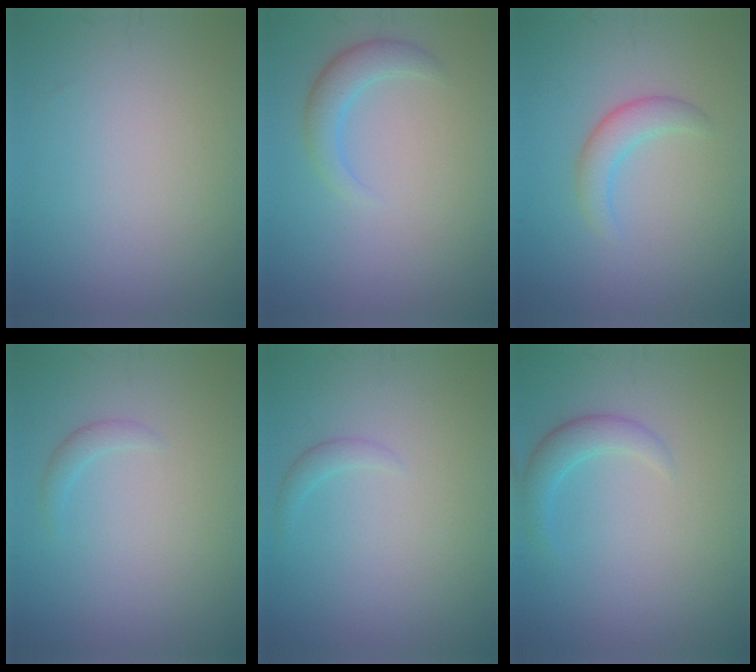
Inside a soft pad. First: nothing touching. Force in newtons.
{"total": 2.5, "press": 2.5, "slide": 0.1}
{"total": 2.4, "press": 2.4, "slide": 0.1}
{"total": 1.0, "press": 1.0, "slide": 0.0}
{"total": 1.0, "press": 1.0, "slide": 0.0}
{"total": 2.2, "press": 2.2, "slide": 0.2}